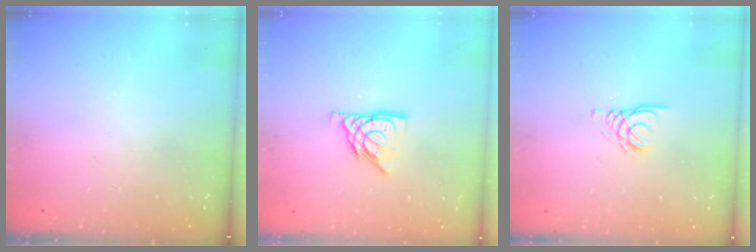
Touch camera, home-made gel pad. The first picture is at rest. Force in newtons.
{"total": 9.0, "press": 9.0, "slide": 0.6}
{"total": 1.6, "press": 1.6, "slide": 0.2}